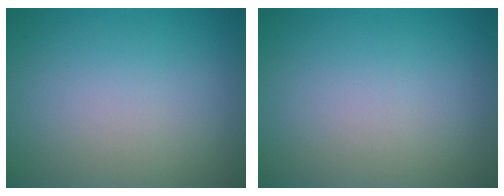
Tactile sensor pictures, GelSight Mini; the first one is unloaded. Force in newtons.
{"total": 0.0}